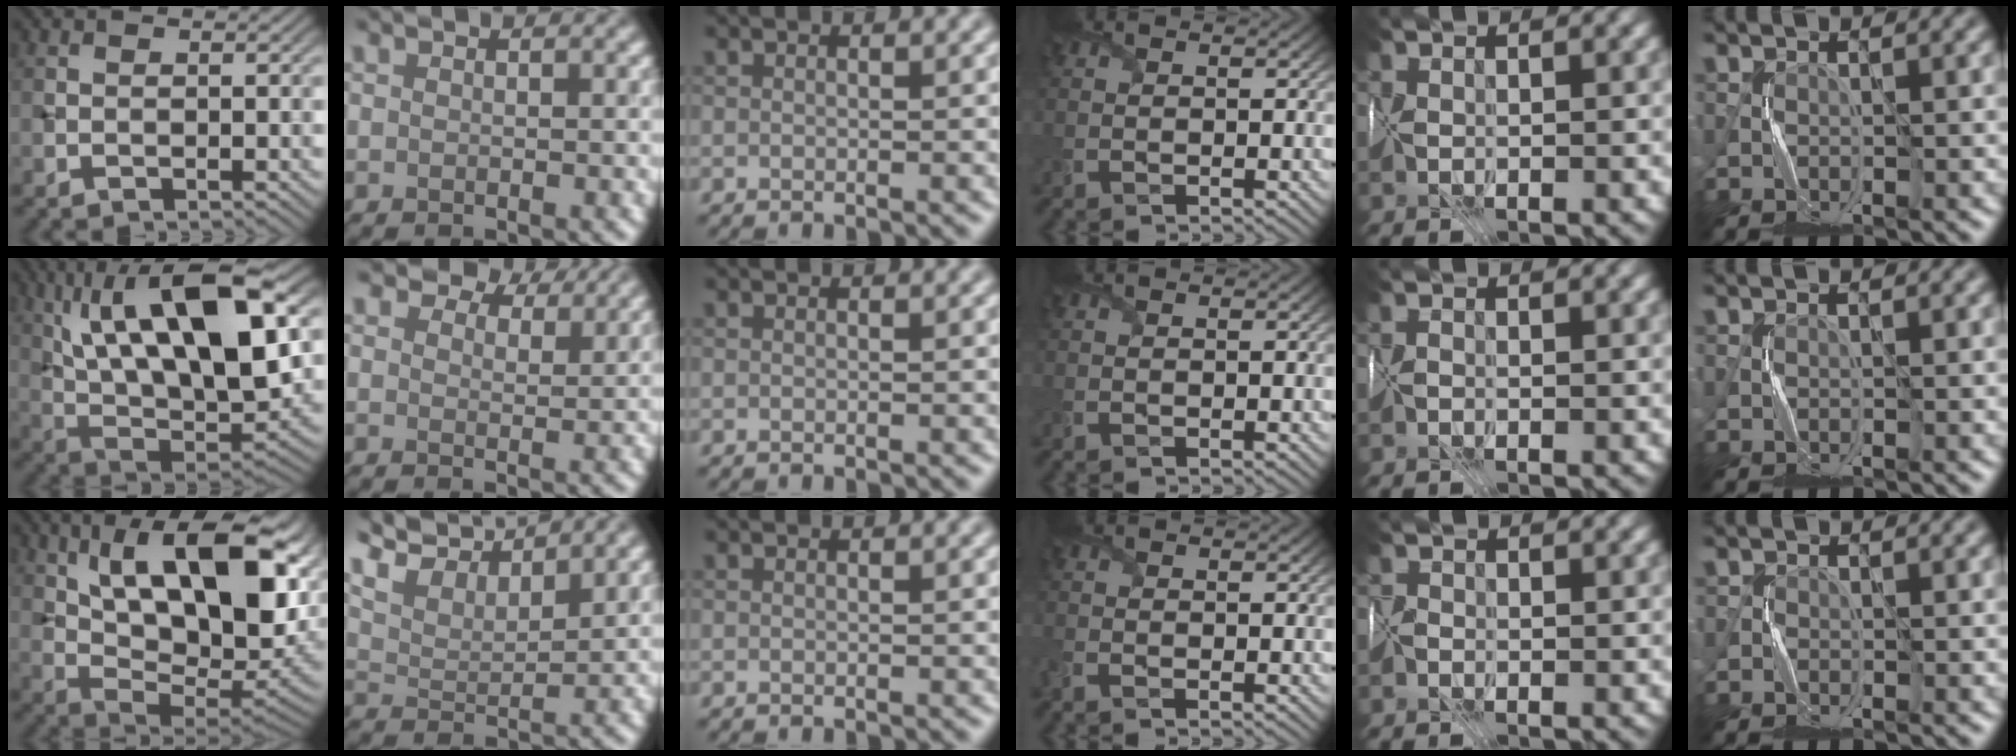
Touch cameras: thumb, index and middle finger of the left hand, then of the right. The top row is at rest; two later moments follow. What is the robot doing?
{"motion": "fold", "object": "map"}